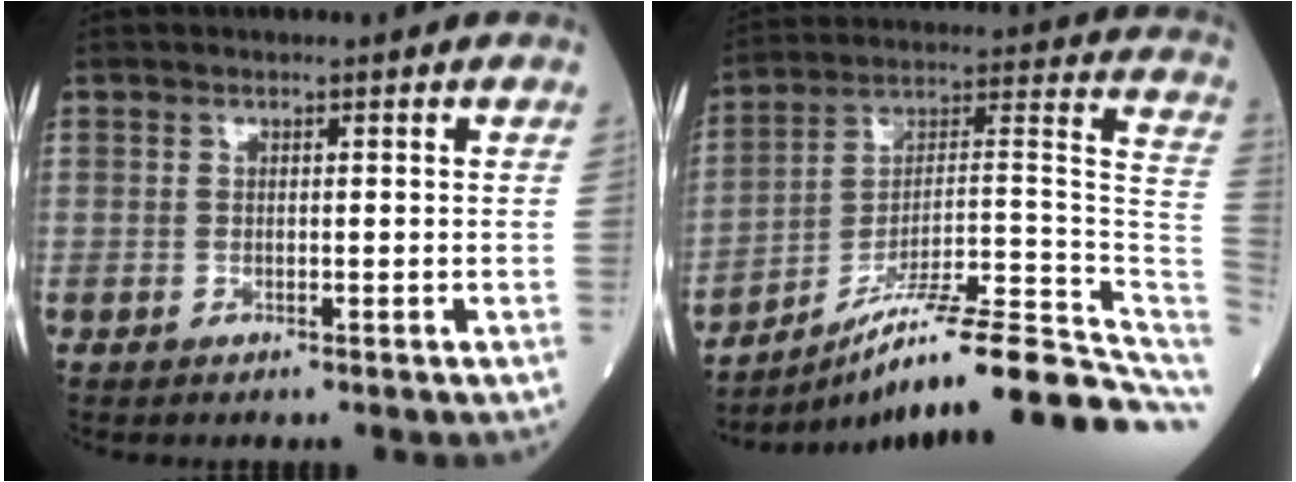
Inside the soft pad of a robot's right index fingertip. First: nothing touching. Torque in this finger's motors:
{"motor_torque": [0.19, -0.42, 0.14, 0.05]}